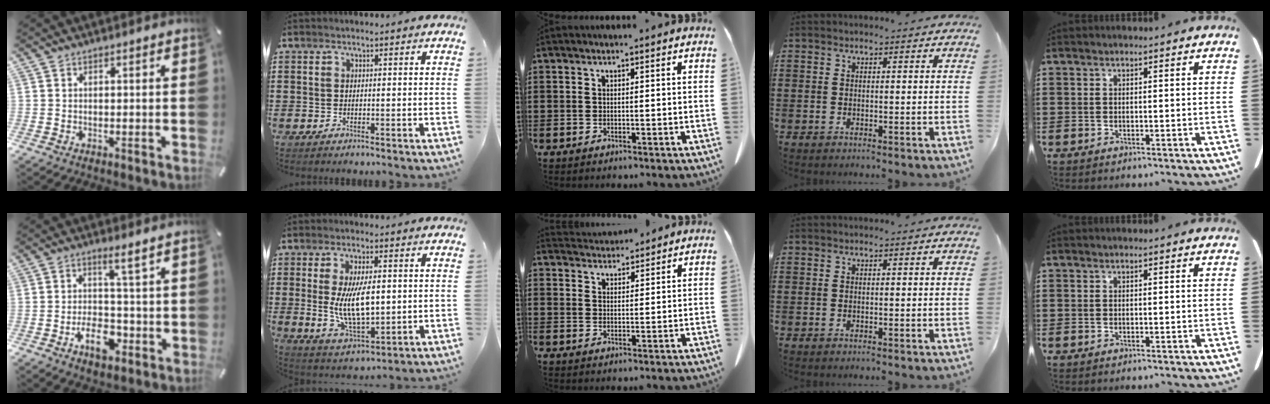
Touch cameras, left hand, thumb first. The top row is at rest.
{"thumb": {"total": 8.1, "force": [-1.2, 4.0, 7.0], "torque": [-0.116, 0.000, -0.023]}, "index": {"total": 9.6, "force": [0.8, 4.0, 8.7], "torque": [-0.171, -0.008, 0.006]}, "middle": {"total": 3.5, "force": [3.5, 0.5, 0.1], "torque": [-0.012, -0.010, 0.066]}}